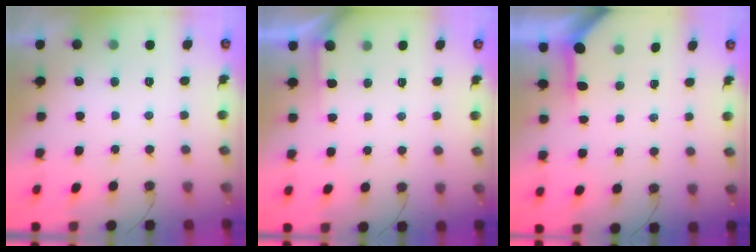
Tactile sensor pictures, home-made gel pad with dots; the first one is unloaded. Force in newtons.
{"total": 1.5, "press": 1.5, "slide": 0.2}
{"total": 3.5, "press": 3.5, "slide": 0.4}